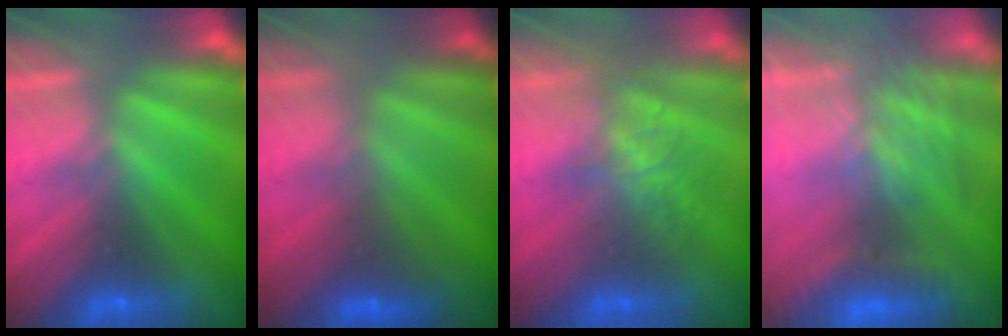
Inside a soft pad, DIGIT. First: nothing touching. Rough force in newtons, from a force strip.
{"total": 2.8}
{"total": 4.4}
{"total": 8.9}